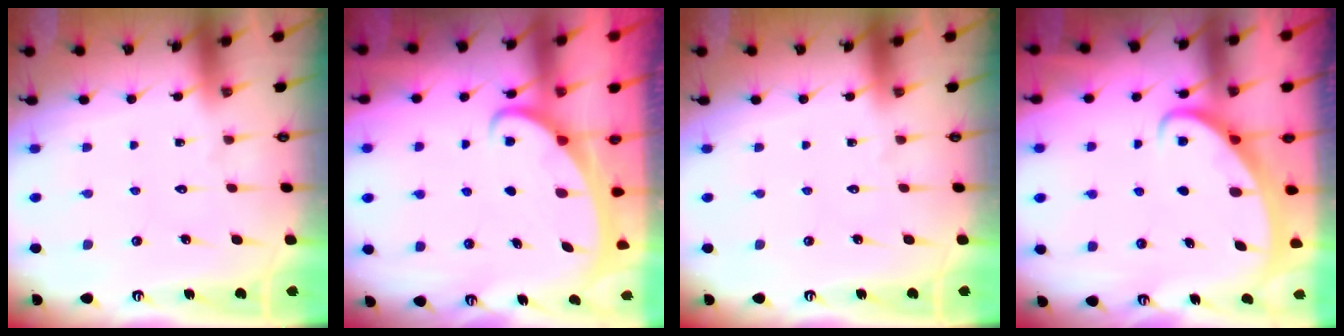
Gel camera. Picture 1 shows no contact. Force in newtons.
{"total": 2.1, "press": 2.1, "slide": 0.3}
{"total": 0.0}
{"total": 2.6, "press": 2.5, "slide": 0.3}